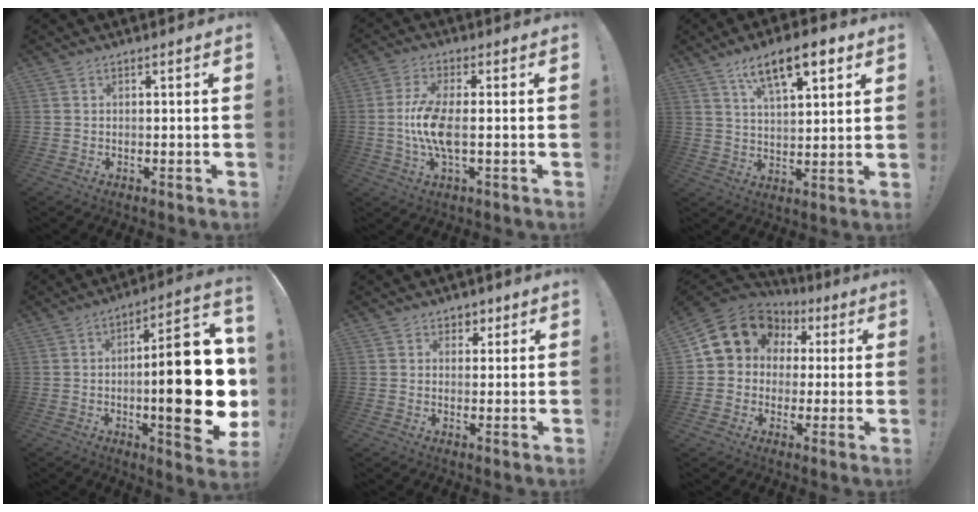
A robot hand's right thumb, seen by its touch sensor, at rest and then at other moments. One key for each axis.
{"total": 10.4, "fx": -0.9, "fy": 3.6, "fz": 9.7, "tx": -0.188, "ty": -0.008, "tz": -0.017}
{"total": 13.1, "fx": 7.5, "fy": 4.6, "fz": 9.7, "tx": -0.149, "ty": -0.027, "tz": 0.124}
{"total": 25.5, "fx": -2.5, "fy": 7.2, "fz": 24.3, "tx": -0.364, "ty": 0.002, "tz": -0.037}
{"total": 3.5, "fx": 1.7, "fy": 3.0, "fz": 0.7, "tx": 0.007, "ty": -0.008, "tz": 0.028}
{"total": 13.2, "fx": 4.5, "fy": 11.1, "fz": 5.5, "tx": -0.080, "ty": -0.016, "tz": 0.095}